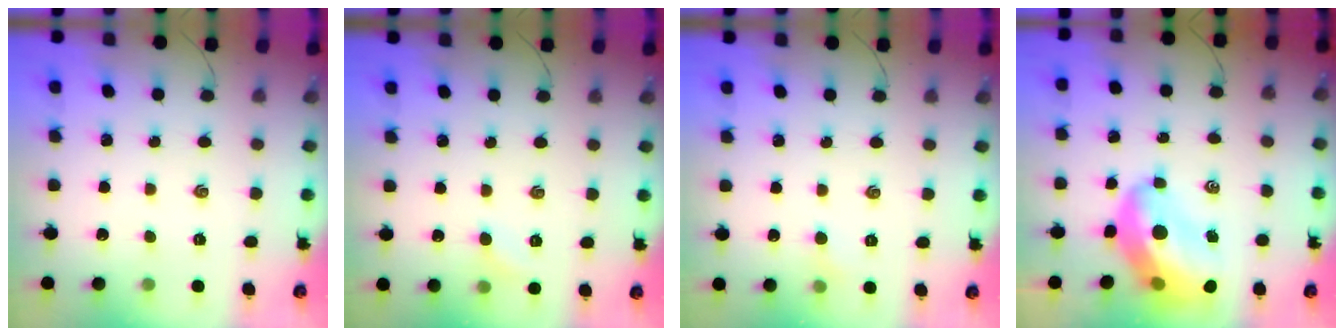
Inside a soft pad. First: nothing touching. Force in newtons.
{"total": 4.0, "press": 3.8, "slide": 1.2}
{"total": 3.3, "press": 3.1, "slide": 1.1}
{"total": 14.9, "press": 14.4, "slide": 3.9}